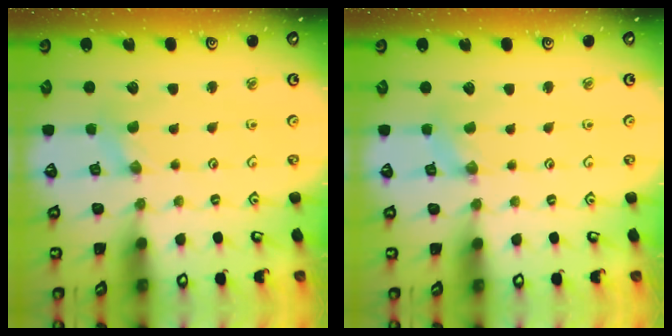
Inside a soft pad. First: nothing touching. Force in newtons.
{"total": 1.1, "press": 1.1, "slide": 0.2}